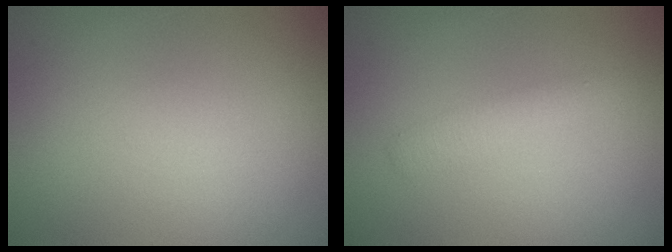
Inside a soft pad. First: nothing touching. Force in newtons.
{"total": 1.7, "press": 1.7, "slide": 0.0}